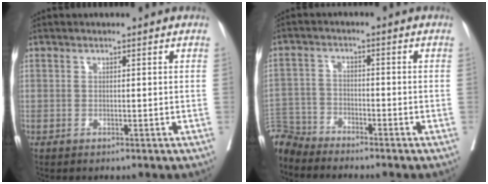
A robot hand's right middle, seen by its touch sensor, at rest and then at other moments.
{"total": 5.4, "force": [-5.3, 0.0, -0.9], "torque": [0.016, -0.005, -0.105]}